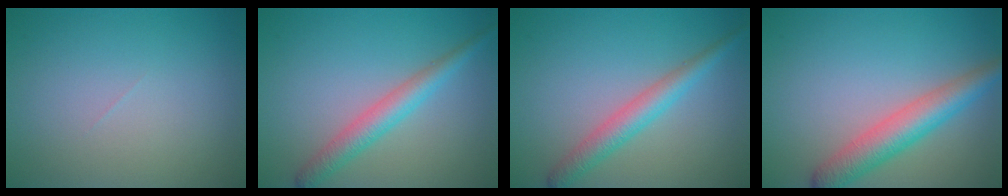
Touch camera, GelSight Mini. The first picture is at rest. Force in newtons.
{"total": 3.2, "press": 3.2, "slide": 0.0}
{"total": 3.2, "press": 3.2, "slide": 0.0}
{"total": 4.9, "press": 4.9, "slide": 0.2}